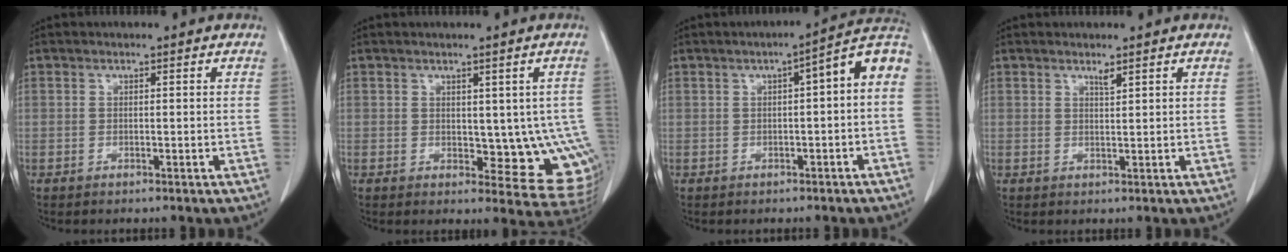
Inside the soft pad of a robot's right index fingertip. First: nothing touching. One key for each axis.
{"total": 8.9, "fx": 0.4, "fy": 4.7, "fz": 7.6, "tx": -0.065, "ty": -0.007, "tz": 0.014}
{"total": 7.2, "fx": 0.6, "fy": 1.1, "fz": 7.1, "tx": -0.092, "ty": 0.029, "tz": 0.000}
{"total": 1.1, "fx": 0.9, "fy": 0.0, "fz": 0.7, "tx": -0.013, "ty": -0.006, "tz": 0.017}